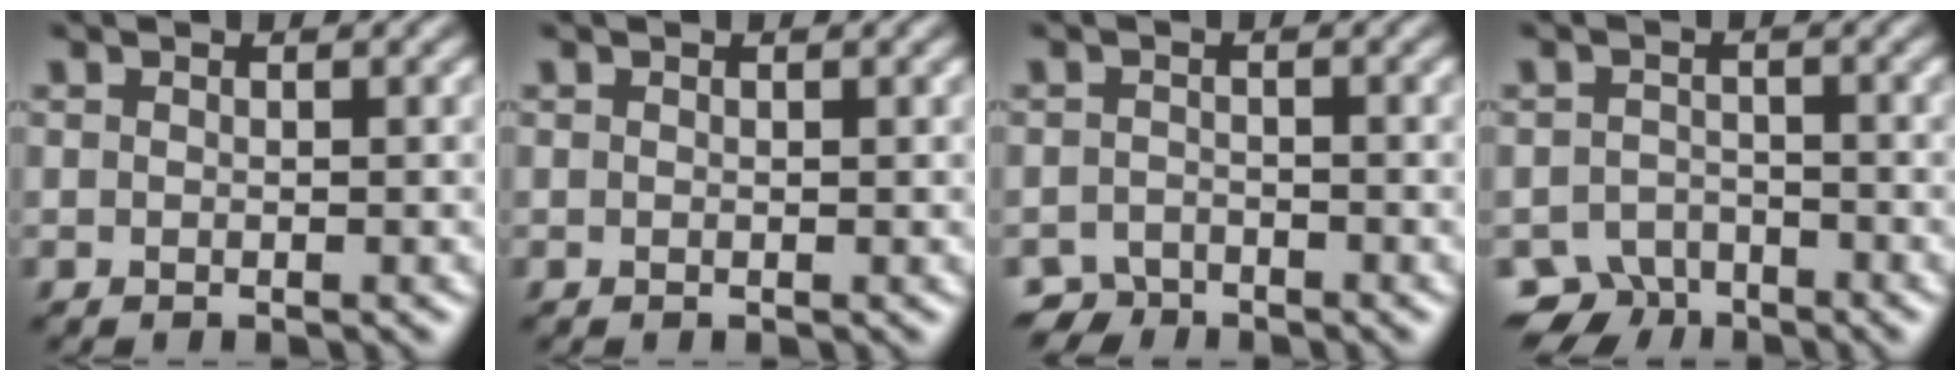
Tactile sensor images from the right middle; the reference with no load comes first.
{"total": 0.0}
{"total": 1.7, "force": [-1.6, 0.3, -0.5], "torque": [0.008, 0.009, -0.034]}
{"total": 2.9, "force": [-2.5, 1.5, 0.1], "torque": [0.003, 0.004, -0.050]}